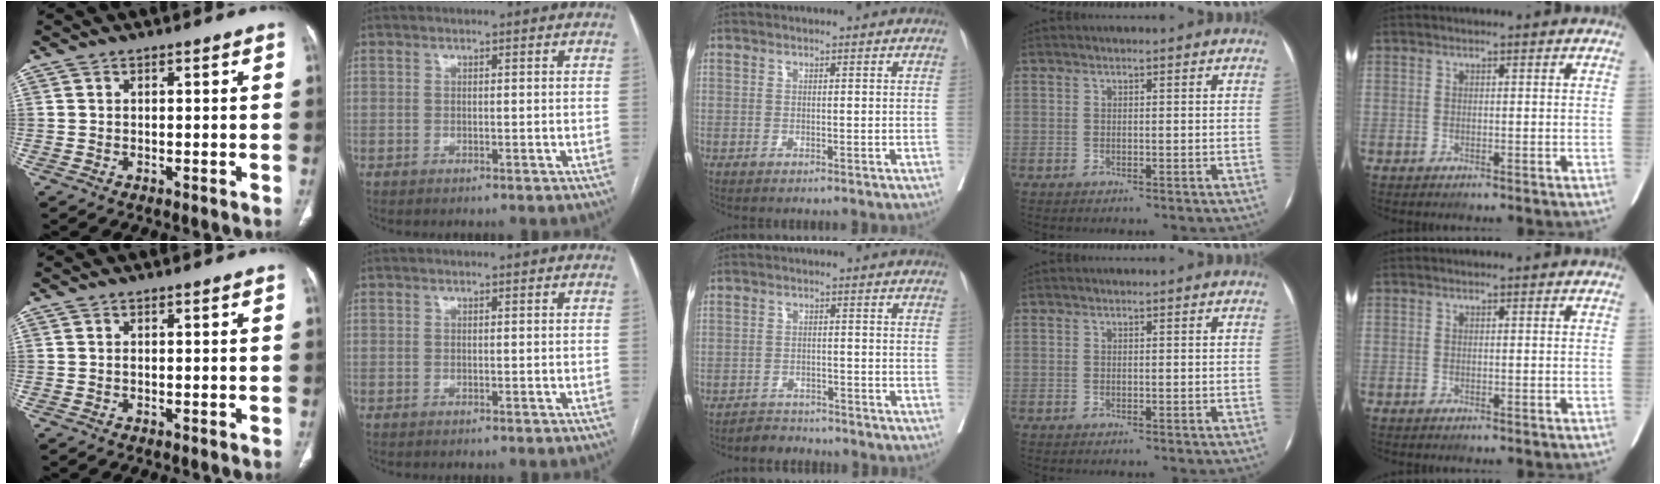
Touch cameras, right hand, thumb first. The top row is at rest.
{"middle": {"total": 2.9, "force": [-2.7, 0.7, -0.8], "torque": [0.009, -0.007, -0.046]}}